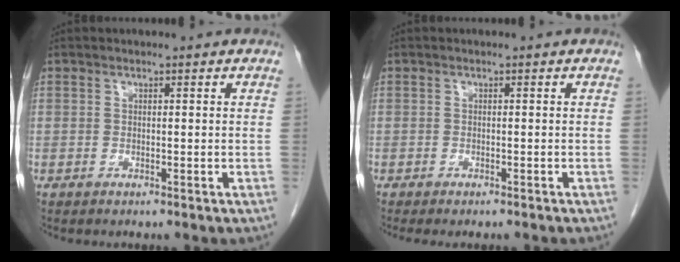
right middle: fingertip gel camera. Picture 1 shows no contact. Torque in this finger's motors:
{"motor_torque": [0.14, -0.06, 0.02, 0.01]}